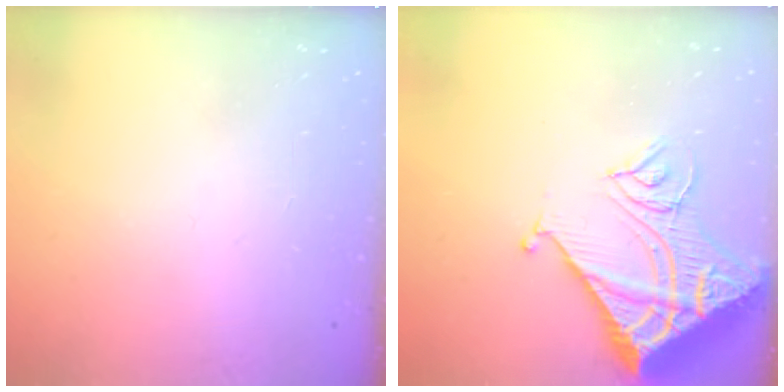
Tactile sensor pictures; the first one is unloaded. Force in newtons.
{"total": 14.7, "press": 14.6, "slide": 1.6}